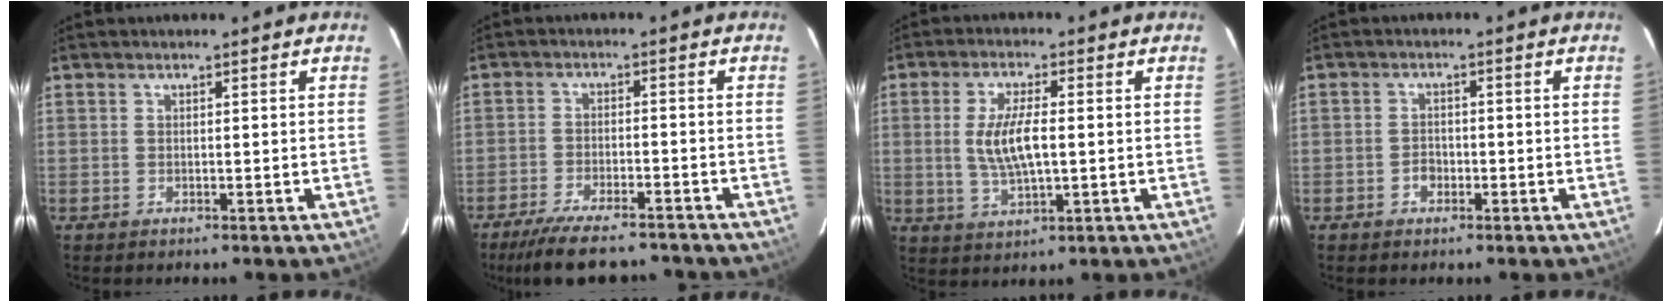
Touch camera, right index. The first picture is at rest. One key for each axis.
{"total": 13.8, "fx": -11.7, "fy": 3.5, "fz": 6.4, "tx": -0.138, "ty": -0.022, "tz": -0.179}
{"total": 7.9, "fx": 0.1, "fy": 2.5, "fz": 7.5, "tx": -0.148, "ty": -0.002, "tz": 0.007}
{"total": 2.2, "fx": -1.2, "fy": 1.7, "fz": 0.8, "tx": -0.016, "ty": 0.007, "tz": -0.019}